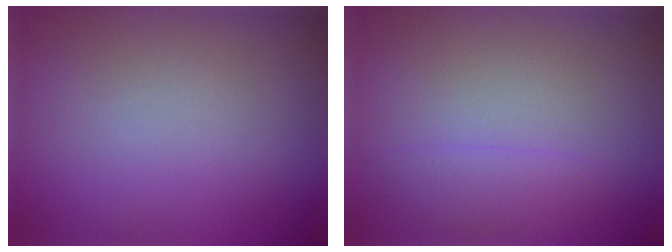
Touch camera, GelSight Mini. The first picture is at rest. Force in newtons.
{"total": 1.7, "press": 1.7, "slide": 0.1}